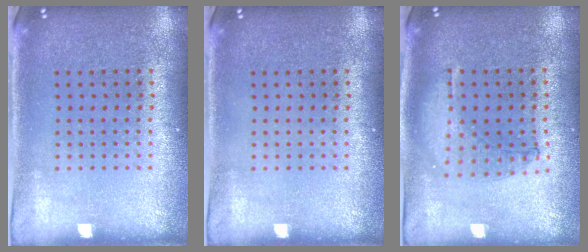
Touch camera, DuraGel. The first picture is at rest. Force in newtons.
{"total": 0.0}
{"total": 0.9, "press": 0.9, "slide": 0.2}